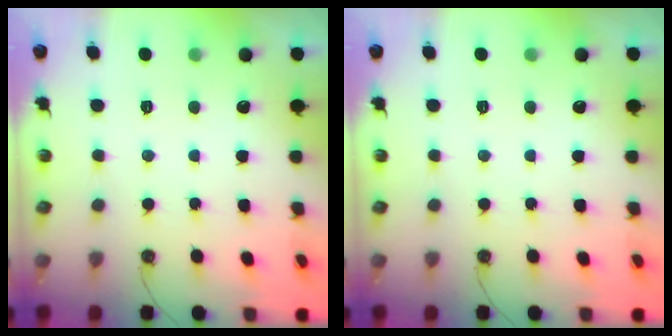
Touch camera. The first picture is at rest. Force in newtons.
{"total": 0.0}